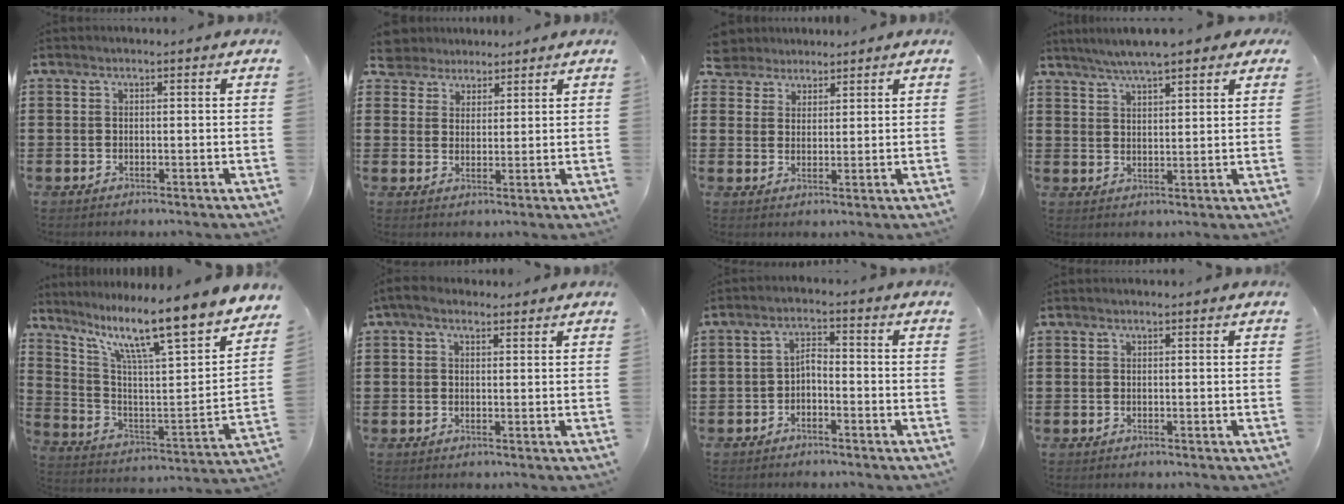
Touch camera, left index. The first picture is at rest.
{"total": 4.1, "force": [3.5, 2.1, -0.2], "torque": [-0.017, 0.000, 0.067]}
{"total": 3.4, "force": [2.9, 1.7, -0.4], "torque": [-0.010, 0.001, 0.055]}
{"total": 5.1, "force": [4.4, 0.6, 2.5], "torque": [-0.062, -0.006, 0.078]}
{"total": 11.6, "force": [8.5, 1.0, 7.8], "torque": [-0.162, -0.072, 0.129]}
{"total": 2.0, "force": [1.0, 1.1, 1.4], "torque": [-0.030, 0.007, 0.018]}
{"total": 2.4, "force": [-1.7, 0.6, 1.5], "torque": [-0.033, 0.011, -0.038]}
{"total": 0.0}